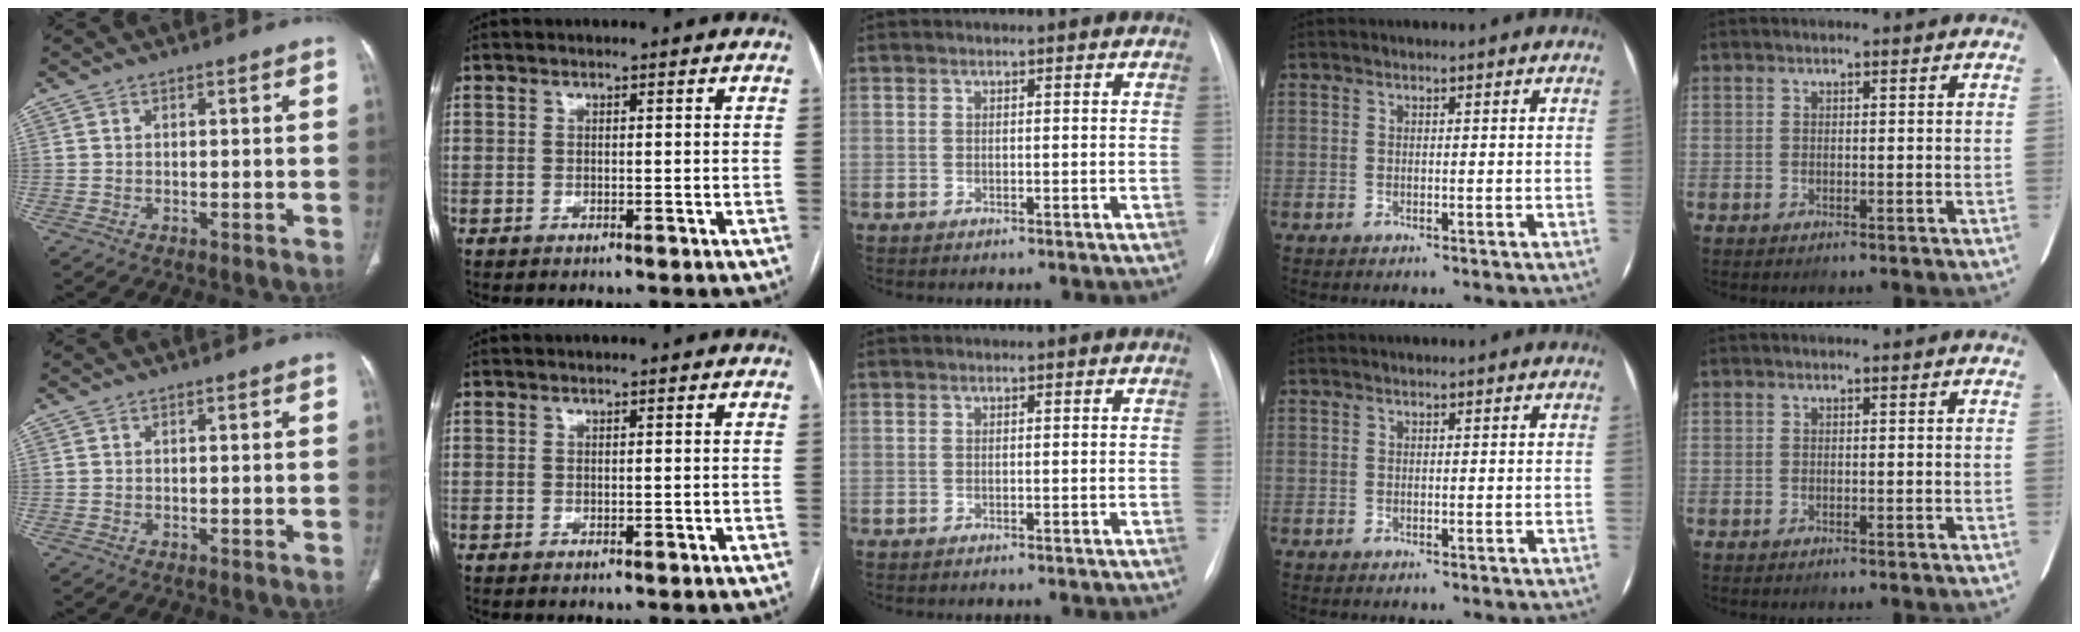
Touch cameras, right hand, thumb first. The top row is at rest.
{}